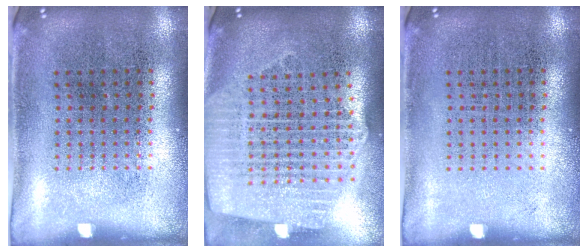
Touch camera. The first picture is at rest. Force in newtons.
{"total": 2.5, "press": 2.1, "slide": 1.3}
{"total": 0.0}